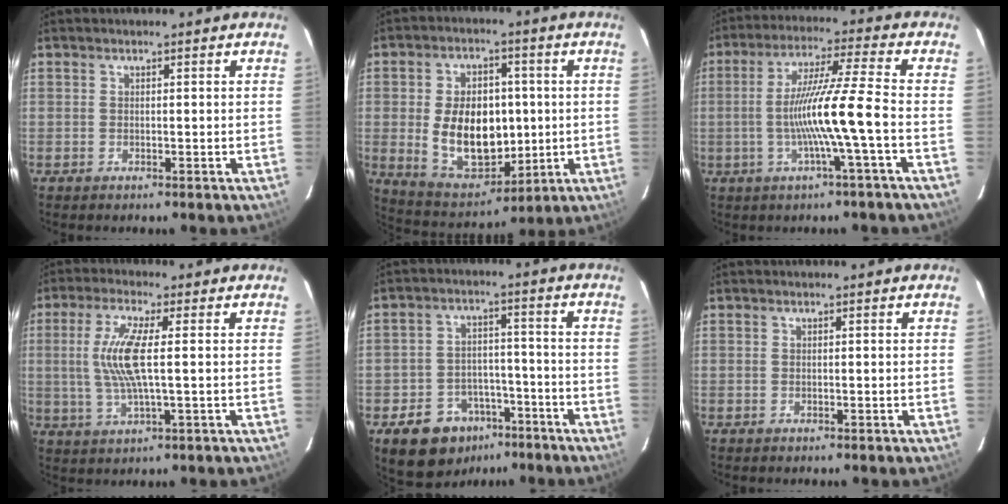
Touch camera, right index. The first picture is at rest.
{"total": 16.1, "force": [-0.6, 10.7, 12.0], "torque": [-0.235, 0.003, 0.016]}
{"total": 11.6, "force": [-3.1, -1.9, 11.0], "torque": [-0.201, -0.003, -0.052]}
{"total": 9.0, "force": [0.6, 1.4, 8.9], "torque": [-0.179, -0.001, 0.016]}
{"total": 12.5, "force": [-7.6, 8.8, 4.4], "torque": [-0.104, 0.026, -0.095]}
{"total": 0.0}